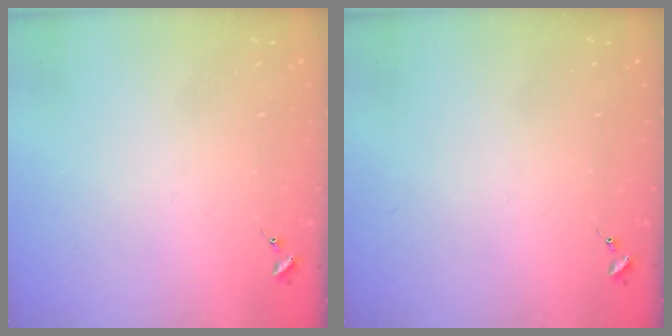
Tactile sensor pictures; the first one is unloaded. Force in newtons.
{"total": 0.0}